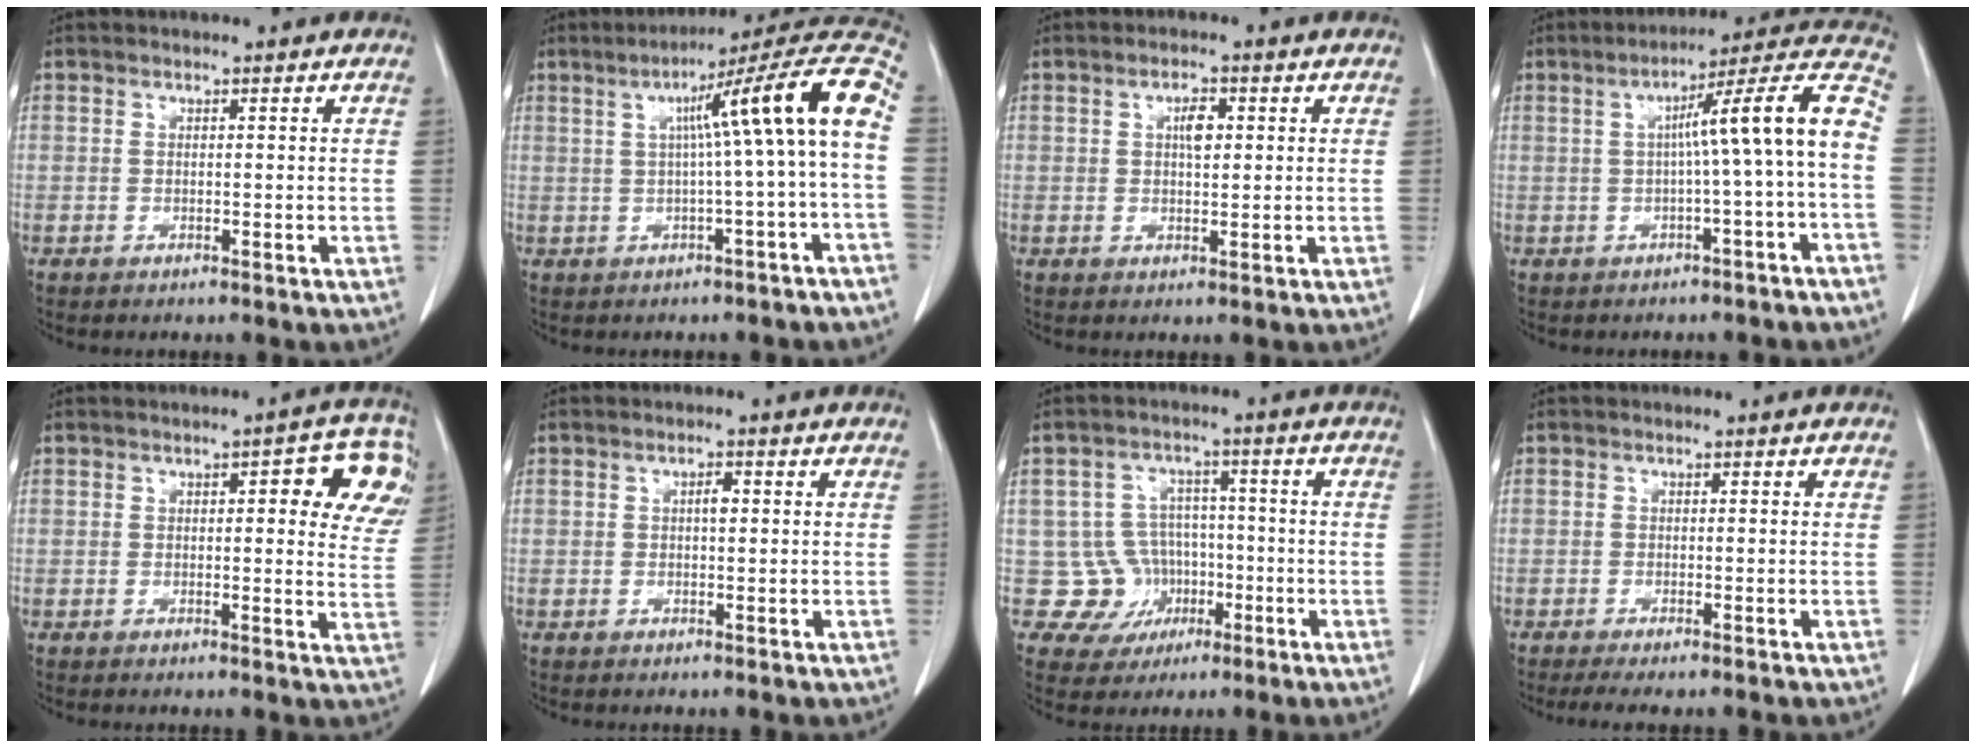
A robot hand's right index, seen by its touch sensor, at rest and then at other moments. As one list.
[{"total": 14.1, "force": [1.1, -1.3, 14.0], "torque": [-0.186, 0.036, 0.009]}, {"total": 2.6, "force": [0.7, 0.8, 2.4], "torque": [-0.042, 0.000, 0.010]}, {"total": 11.5, "force": [-0.8, -1.3, 11.4], "torque": [-0.154, 0.030, -0.017]}, {"total": 8.9, "force": [3.3, 2.5, 7.9], "torque": [-0.070, 0.007, 0.029]}, {"total": 1.3, "force": [0.2, 0.3, 1.3], "torque": [-0.022, 0.002, 0.002]}, {"total": 8.0, "force": [-1.7, 7.8, 0.2], "torque": [0.004, 0.018, -0.016]}, {"total": 3.1, "force": [-2.5, 0.0, 1.9], "torque": [-0.028, -0.007, -0.039]}]